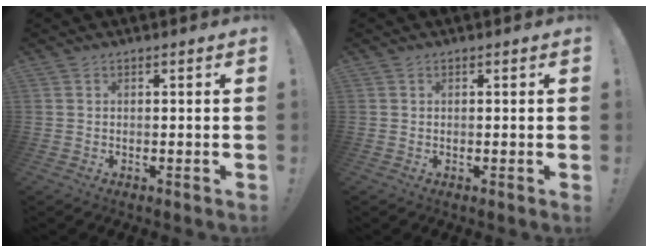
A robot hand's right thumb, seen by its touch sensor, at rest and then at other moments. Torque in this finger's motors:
{"motor_torque": [-0.01, 0.18, -0.10, 0.10, -0.01]}